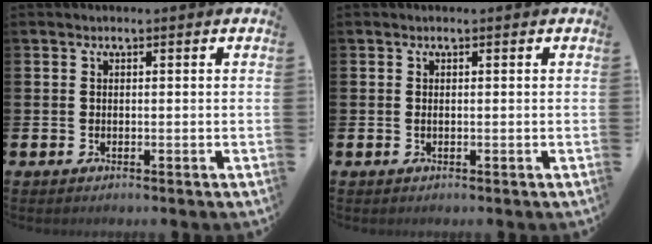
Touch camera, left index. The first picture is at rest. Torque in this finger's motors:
{"motor_torque": [0.15, 0.00, -0.01, 0.00]}